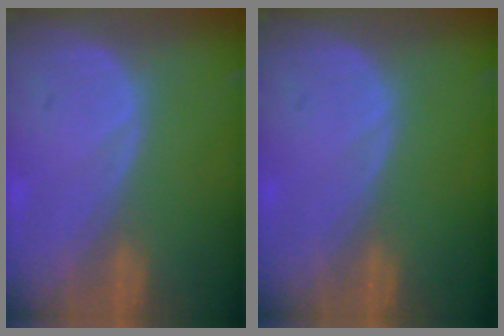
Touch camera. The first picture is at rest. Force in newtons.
{"total": 0.0}